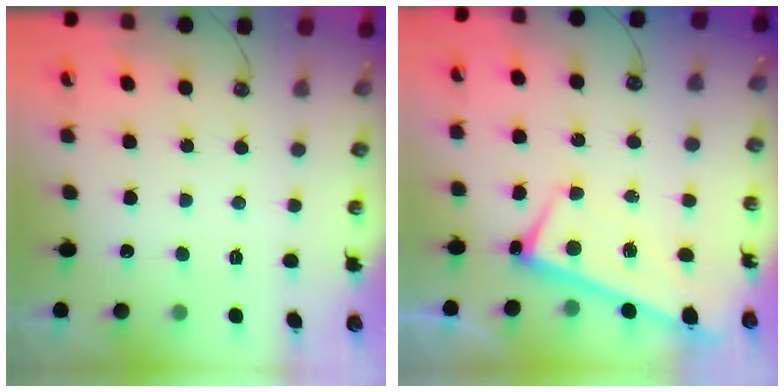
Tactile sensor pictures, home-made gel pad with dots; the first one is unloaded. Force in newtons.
{"total": 1.3, "press": 1.0, "slide": 0.8}